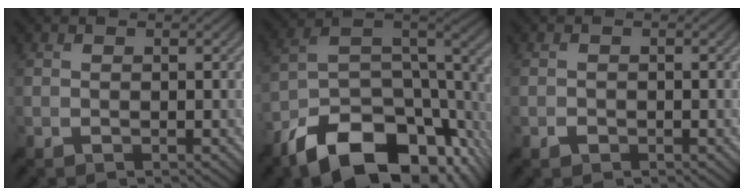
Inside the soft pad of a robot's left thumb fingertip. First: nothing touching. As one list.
[{"total": 16.3, "force": [-9.9, 7.7, 10.4], "torque": [-0.219, -0.026, -0.156]}, {"total": 0.6, "force": [-0.2, 0.5, 0.2], "torque": [-0.002, 0.003, -0.004]}]